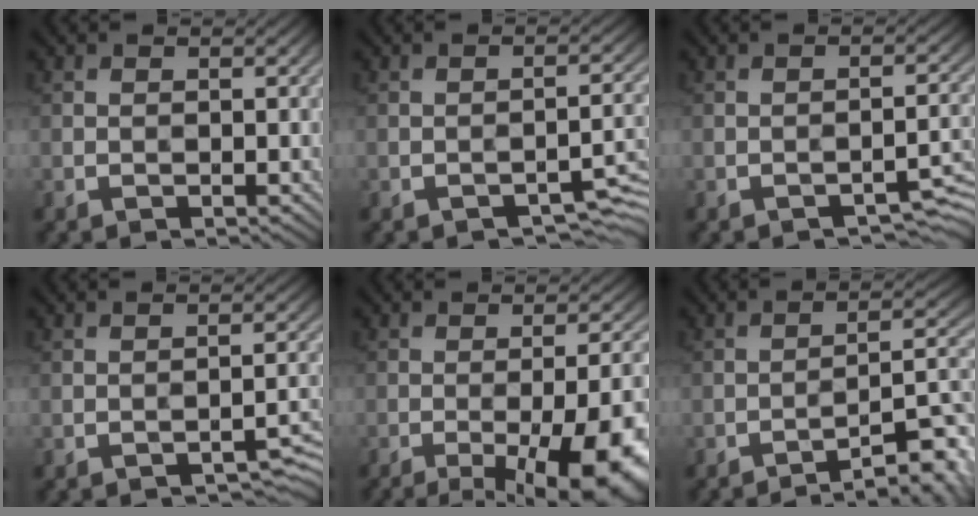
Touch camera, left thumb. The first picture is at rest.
{"total": 3.6, "force": [-2.8, 0.9, 2.1], "torque": [-0.023, 0.006, -0.035]}
{"total": 3.0, "force": [-2.5, 0.5, 1.5], "torque": [-0.017, 0.008, -0.035]}
{"total": 2.3, "force": [-1.9, 0.4, 1.3], "torque": [-0.015, 0.008, -0.028]}
{"total": 16.2, "force": [-7.2, 5.0, 13.6], "torque": [-0.166, 0.004, -0.092]}
{"total": 8.9, "force": [-6.4, 1.6, 5.9], "torque": [-0.081, 0.022, -0.097]}